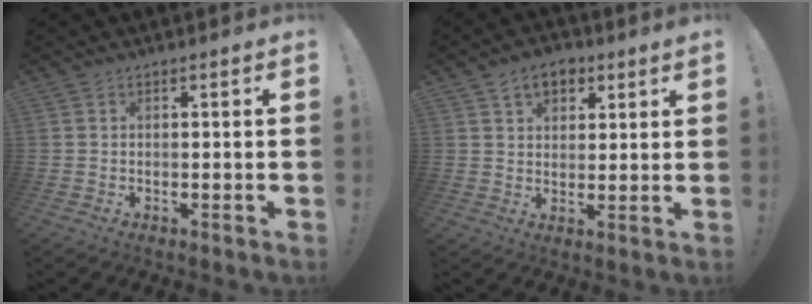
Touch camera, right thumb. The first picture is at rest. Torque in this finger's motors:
{"motor_torque": [-0.18, 0.29, 0.07, 0.07, 0.00]}